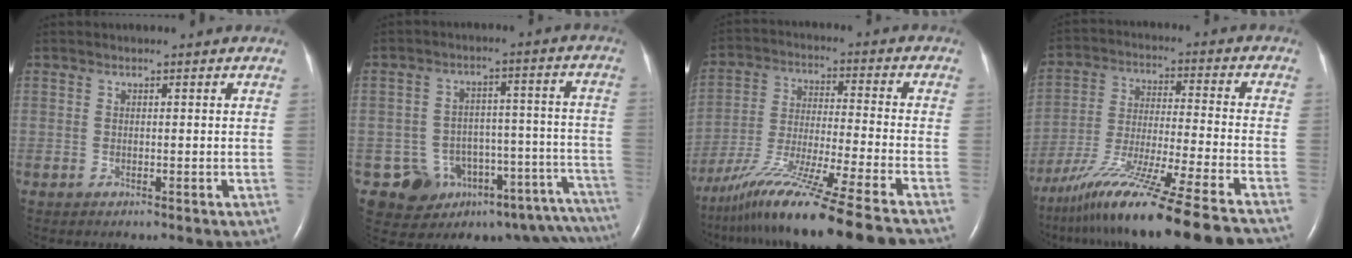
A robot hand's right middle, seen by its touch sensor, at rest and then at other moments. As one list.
[{"total": 16.3, "force": [-12.8, 8.1, 6.2], "torque": [-0.024, 0.076, -0.153]}, {"total": 19.8, "force": [-16.2, -2.2, 11.2], "torque": [-0.202, -0.056, -0.277]}, {"total": 22.2, "force": [-18.1, -1.5, 12.8], "torque": [-0.200, -0.061, -0.303]}]